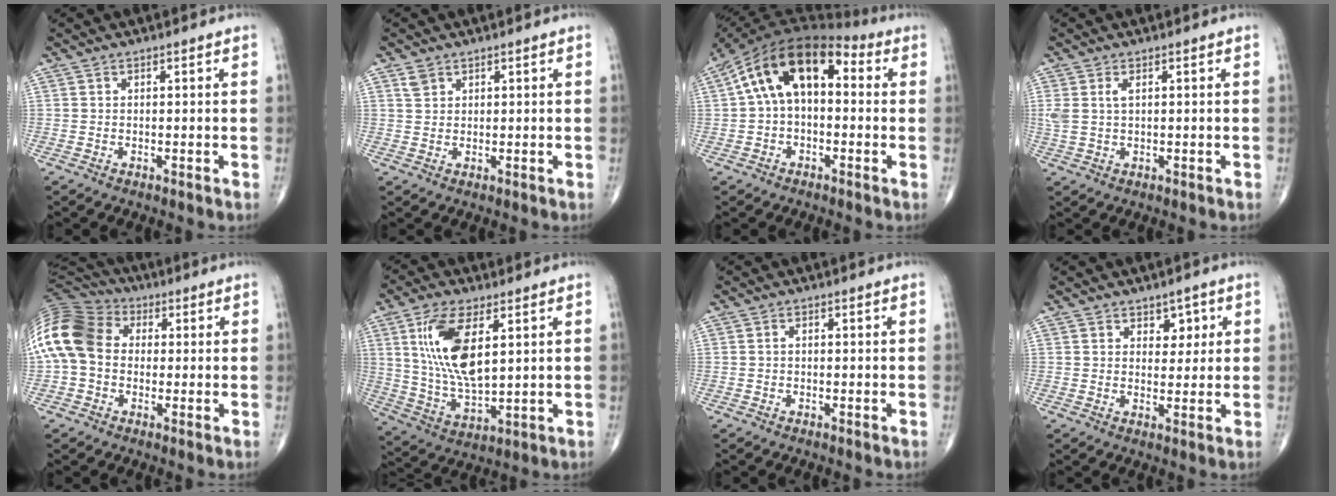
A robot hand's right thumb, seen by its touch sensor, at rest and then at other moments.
{"total": 2.0, "force": [1.2, 1.5, 0.7], "torque": [-0.006, -0.002, 0.022]}
{"total": 14.4, "force": [2.0, 8.4, 11.5], "torque": [-0.188, 0.044, 0.020]}
{"total": 3.3, "force": [0.9, 1.6, 2.8], "torque": [-0.077, 0.011, 0.025]}
{"total": 16.5, "force": [1.0, 12.7, 10.4], "torque": [-0.228, 0.041, 0.009]}
{"total": 14.5, "force": [4.5, 6.2, 12.2], "torque": [-0.240, -0.022, 0.095]}
{"total": 0.6, "force": [-0.1, 0.4, 0.5], "torque": [-0.008, 0.001, -0.005]}
{"total": 3.8, "force": [1.7, 2.7, 2.0], "torque": [0.003, -0.008, 0.023]}